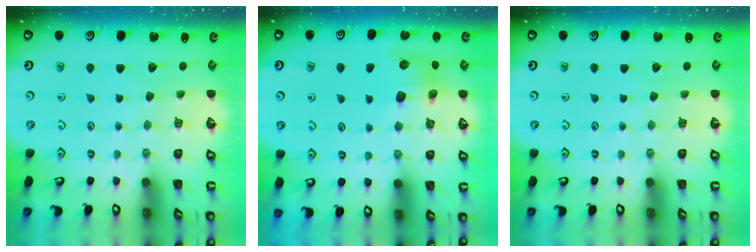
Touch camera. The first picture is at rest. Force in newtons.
{"total": 7.5, "press": 7.4, "slide": 0.9}
{"total": 0.0}